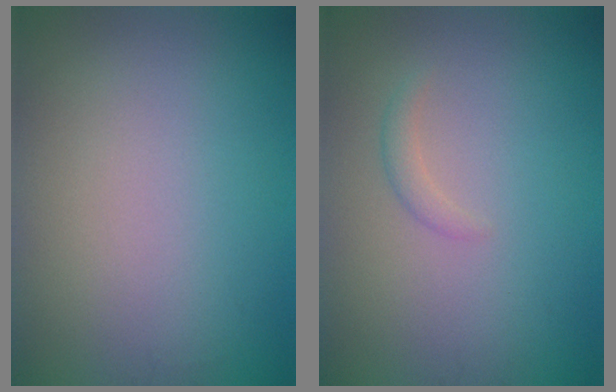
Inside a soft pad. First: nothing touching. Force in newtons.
{"total": 1.0, "press": 1.0, "slide": 0.1}